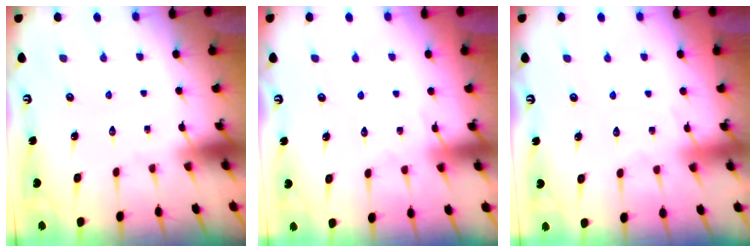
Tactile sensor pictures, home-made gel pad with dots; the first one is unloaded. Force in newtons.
{"total": 6.4, "press": 6.4, "slide": 0.8}
{"total": 5.8, "press": 5.7, "slide": 0.7}